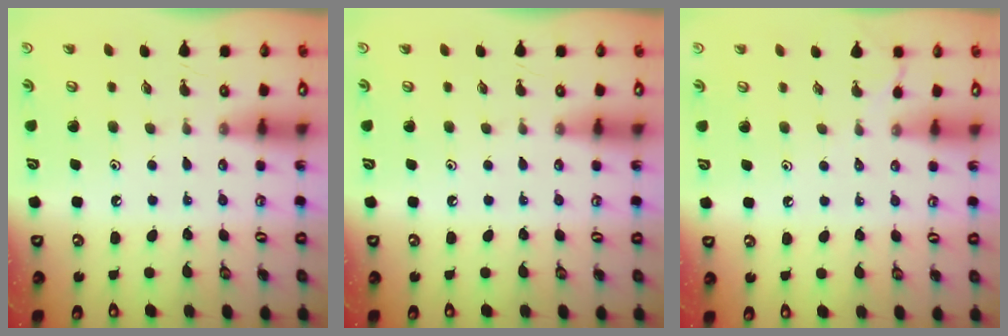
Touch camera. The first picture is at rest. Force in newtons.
{"total": 0.0}
{"total": 1.8, "press": 1.8, "slide": 0.4}